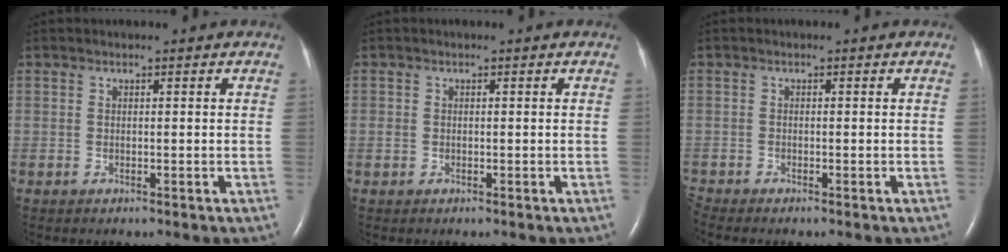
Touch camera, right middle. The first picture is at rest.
{"total": 0.7, "force": [-0.1, 0.7, 0.3], "torque": [-0.008, 0.002, -0.002]}
{"total": 3.2, "force": [-2.9, 0.1, 1.3], "torque": [-0.015, -0.003, -0.041]}